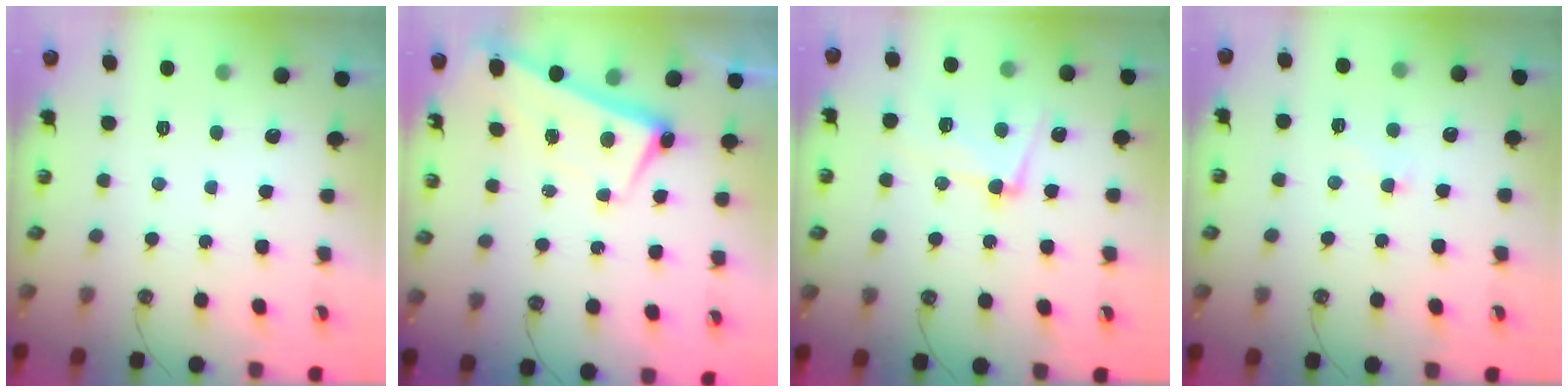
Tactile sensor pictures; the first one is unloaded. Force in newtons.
{"total": 2.5, "press": 2.4, "slide": 0.6}
{"total": 8.4, "press": 8.3, "slide": 1.8}
{"total": 0.8, "press": 0.6, "slide": 0.6}